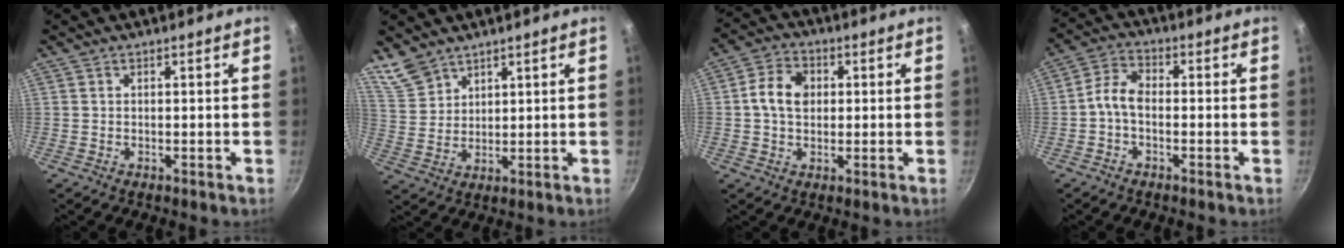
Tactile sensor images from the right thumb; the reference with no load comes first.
{"total": 6.2, "force": [5.0, 3.2, 1.7], "torque": [-0.020, -0.012, 0.111]}
{"total": 7.7, "force": [0.8, 5.8, 5.1], "torque": [-0.076, 0.011, 0.002]}
{"total": 5.1, "force": [-1.3, 3.0, 3.9], "torque": [-0.078, 0.029, -0.037]}